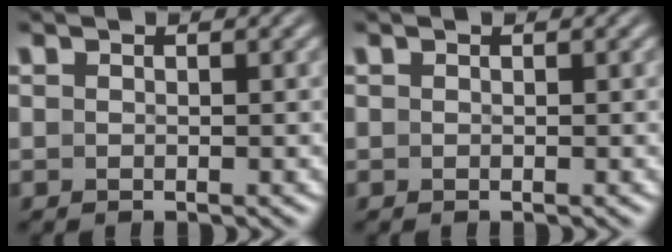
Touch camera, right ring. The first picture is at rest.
{"total": 0.0}